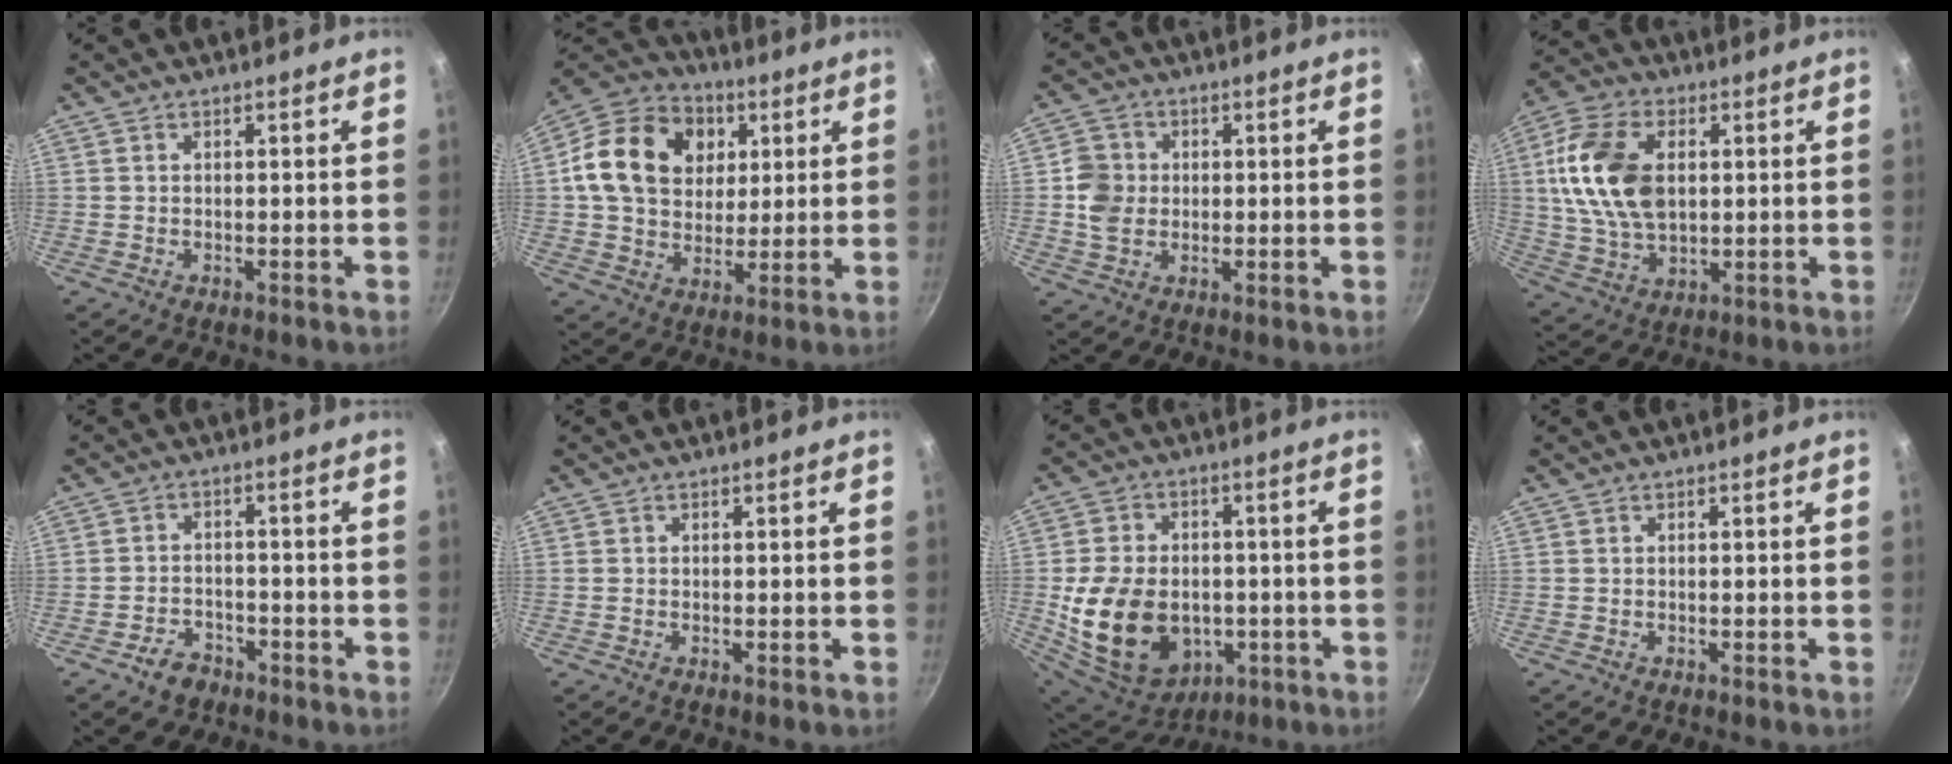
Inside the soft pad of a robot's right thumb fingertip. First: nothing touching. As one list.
[{"total": 19.8, "force": [4.7, 15.4, 11.4], "torque": [-0.179, 0.010, 0.072]}, {"total": 6.8, "force": [0.3, 6.0, 3.3], "torque": [-0.041, 0.006, 0.000]}, {"total": 17.0, "force": [2.7, 10.8, 12.8], "torque": [-0.233, 0.000, 0.049]}, {"total": 4.6, "force": [-3.1, 2.9, 1.6], "torque": [-0.018, 0.032, -0.048]}, {"total": 0.0}, {"total": 20.1, "force": [-3.3, 14.9, 13.0], "torque": [-0.230, 0.013, -0.036]}, {"total": 0.0}]